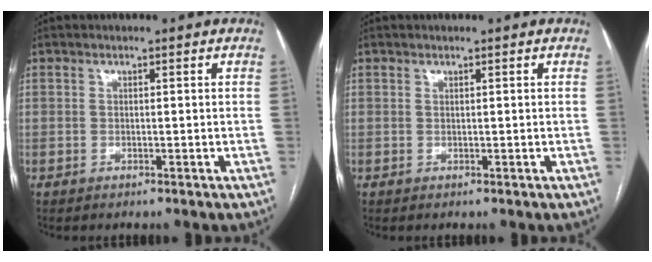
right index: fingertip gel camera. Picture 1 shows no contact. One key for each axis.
{"total": 0.0}